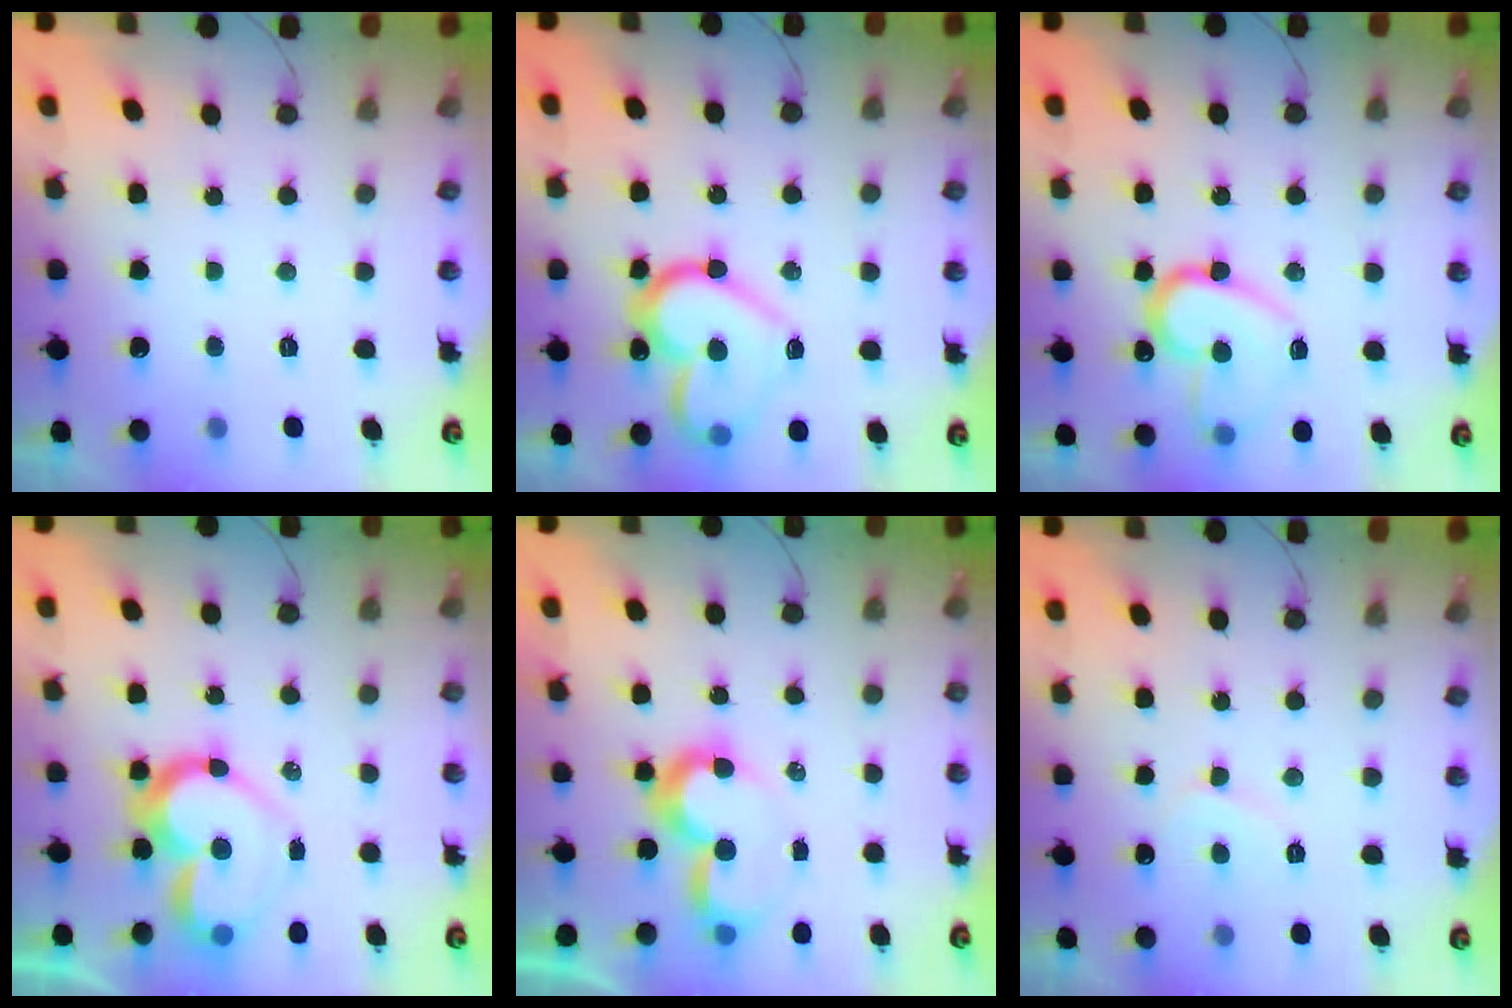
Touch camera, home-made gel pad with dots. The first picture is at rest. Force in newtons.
{"total": 17.6, "press": 17.6, "slide": 1.6}
{"total": 15.0, "press": 14.9, "slide": 1.4}
{"total": 15.5, "press": 15.4, "slide": 1.3}
{"total": 7.8, "press": 7.8, "slide": 0.6}
{"total": 5.8, "press": 5.8, "slide": 0.4}